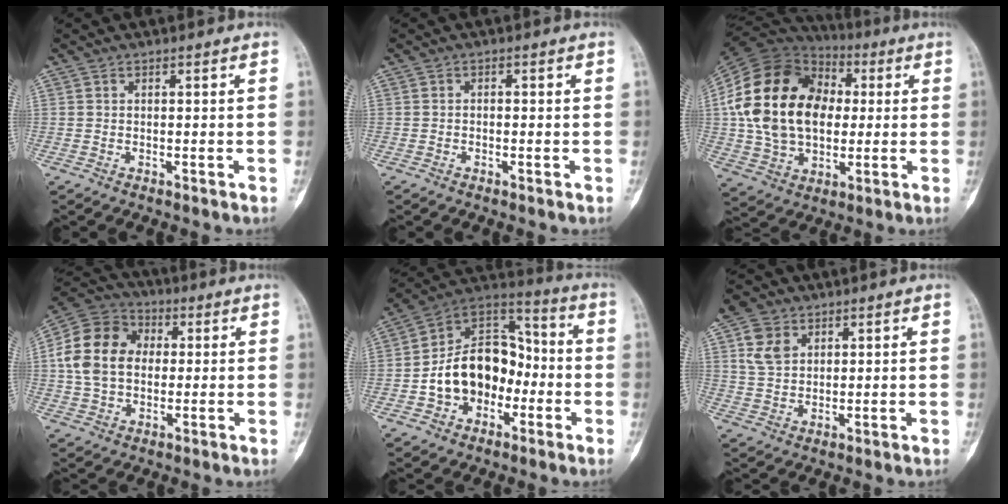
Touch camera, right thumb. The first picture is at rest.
{"total": 0.5, "force": [-0.2, 0.3, 0.4], "torque": [-0.001, 0.001, -0.010]}
{"total": 26.0, "force": [2.5, 18.0, 18.6], "torque": [-0.359, 0.020, 0.049]}
{"total": 14.4, "force": [1.3, 10.8, 9.4], "torque": [-0.162, 0.025, 0.015]}
{"total": 16.9, "force": [-3.7, 12.4, 10.8], "torque": [-0.135, 0.054, -0.070]}
{"total": 6.0, "force": [2.6, 4.5, 3.0], "torque": [-0.045, -0.002, 0.054]}